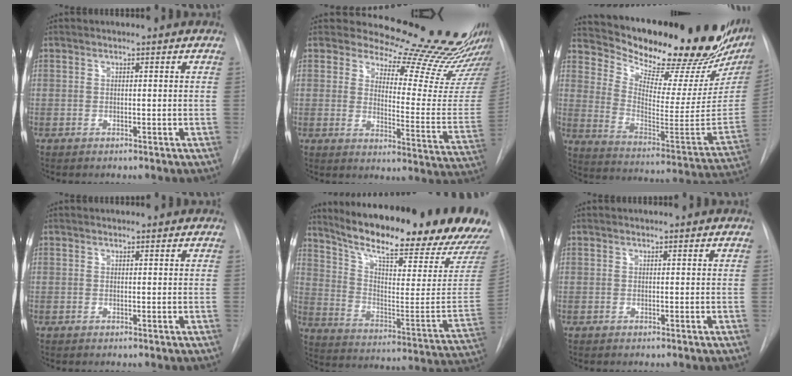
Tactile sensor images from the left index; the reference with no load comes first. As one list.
[{"total": 20.6, "force": [18.8, 4.4, 7.3], "torque": [-0.077, -0.108, 0.213]}, {"total": 28.6, "force": [24.2, 5.0, 14.3], "torque": [-0.229, -0.083, 0.329]}, {"total": 1.3, "force": [1.2, 0.5, 0.2], "torque": [-0.006, 0.008, 0.013]}, {"total": 28.6, "force": [24.8, 3.1, 13.9], "torque": [-0.225, -0.092, 0.328]}, {"total": 0.7, "force": [0.7, 0.2, 0.1], "torque": [-0.006, 0.007, 0.009]}]